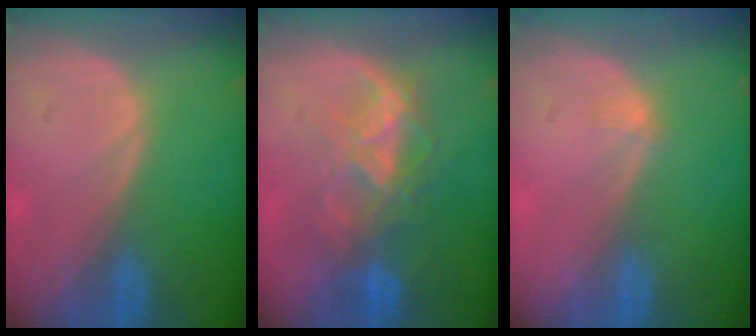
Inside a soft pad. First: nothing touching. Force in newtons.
{"total": 8.3, "press": 7.4, "slide": 3.8}
{"total": 0.8, "press": 0.6, "slide": 0.5}